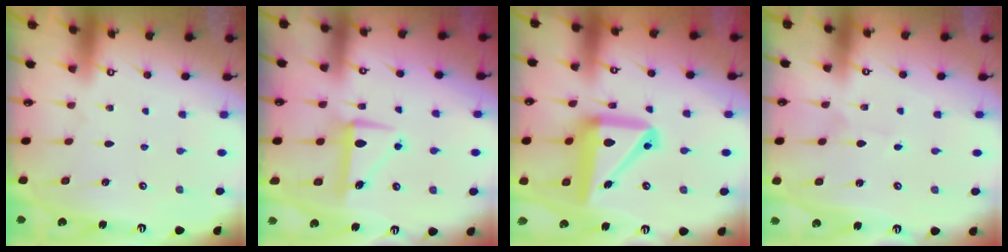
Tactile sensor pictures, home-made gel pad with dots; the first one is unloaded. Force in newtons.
{"total": 8.7, "press": 8.6, "slide": 0.8}
{"total": 17.5, "press": 17.3, "slide": 2.6}
{"total": 1.9, "press": 1.9, "slide": 0.2}